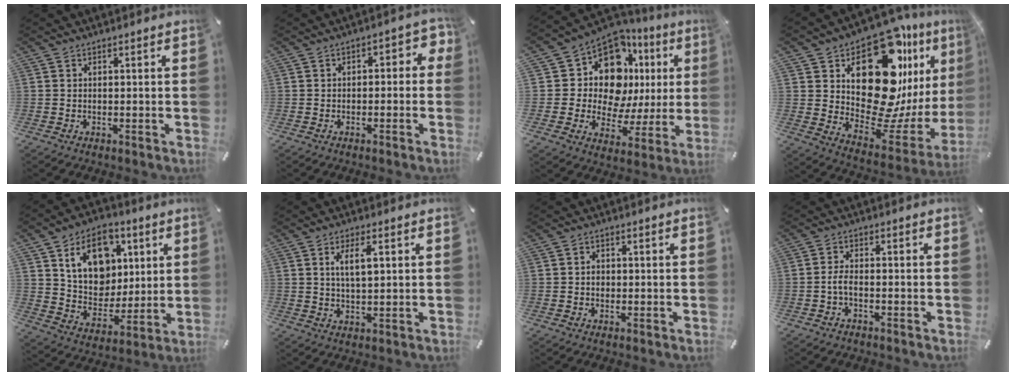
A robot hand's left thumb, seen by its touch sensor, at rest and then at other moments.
{"total": 3.5, "force": [-1.3, 2.3, 2.3], "torque": [-0.028, 0.012, -0.031]}
{"total": 15.3, "force": [6.4, 11.1, 8.5], "torque": [-0.140, -0.054, 0.117]}
{"total": 23.3, "force": [10.4, 12.2, 16.8], "torque": [-0.271, -0.116, 0.175]}
{"total": 15.6, "force": [6.3, 12.2, 7.4], "torque": [-0.119, -0.018, 0.123]}
{"total": 5.5, "force": [1.6, 1.9, 4.9], "torque": [-0.094, 0.002, 0.024]}
{"total": 1.4, "force": [-0.2, 1.2, 0.7], "torque": [-0.014, 0.004, -0.004]}
{"total": 2.9, "force": [-1.5, 1.0, 2.3], "torque": [-0.054, 0.002, -0.030]}